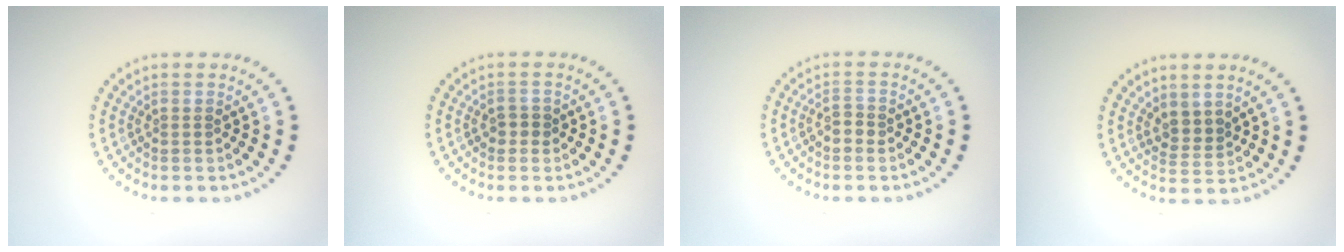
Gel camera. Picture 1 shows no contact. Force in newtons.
{"total": 1.2, "press": 1.1, "slide": 0.4}
{"total": 1.3, "press": 1.3, "slide": 0.2}
{"total": 1.9, "press": 1.3, "slide": 1.4}